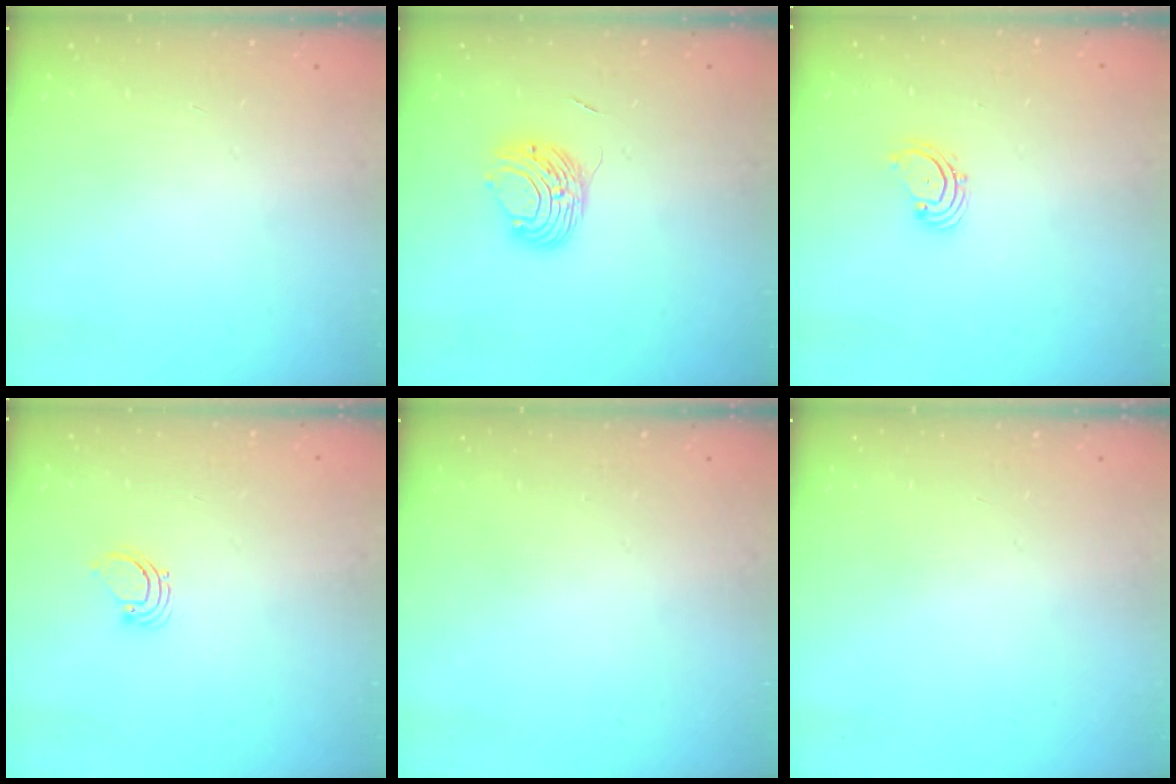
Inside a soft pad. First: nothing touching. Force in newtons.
{"total": 8.7, "press": 8.6, "slide": 0.8}
{"total": 2.2, "press": 2.1, "slide": 0.7}
{"total": 2.2, "press": 2.2, "slide": 0.2}
{"total": 0.0}
{"total": 0.0}